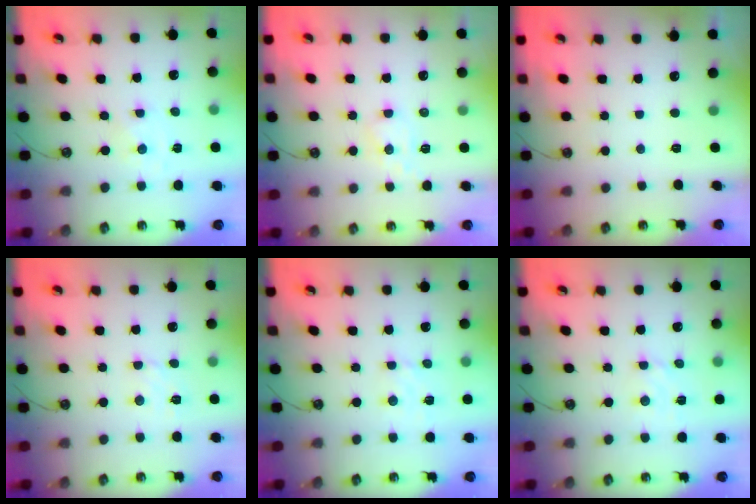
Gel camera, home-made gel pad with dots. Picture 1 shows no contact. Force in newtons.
{"total": 7.2, "press": 7.1, "slide": 1.0}
{"total": 0.0}
{"total": 4.7, "press": 4.6, "slide": 0.6}
{"total": 3.7, "press": 3.6, "slide": 0.4}
{"total": 2.6, "press": 2.6, "slide": 0.3}